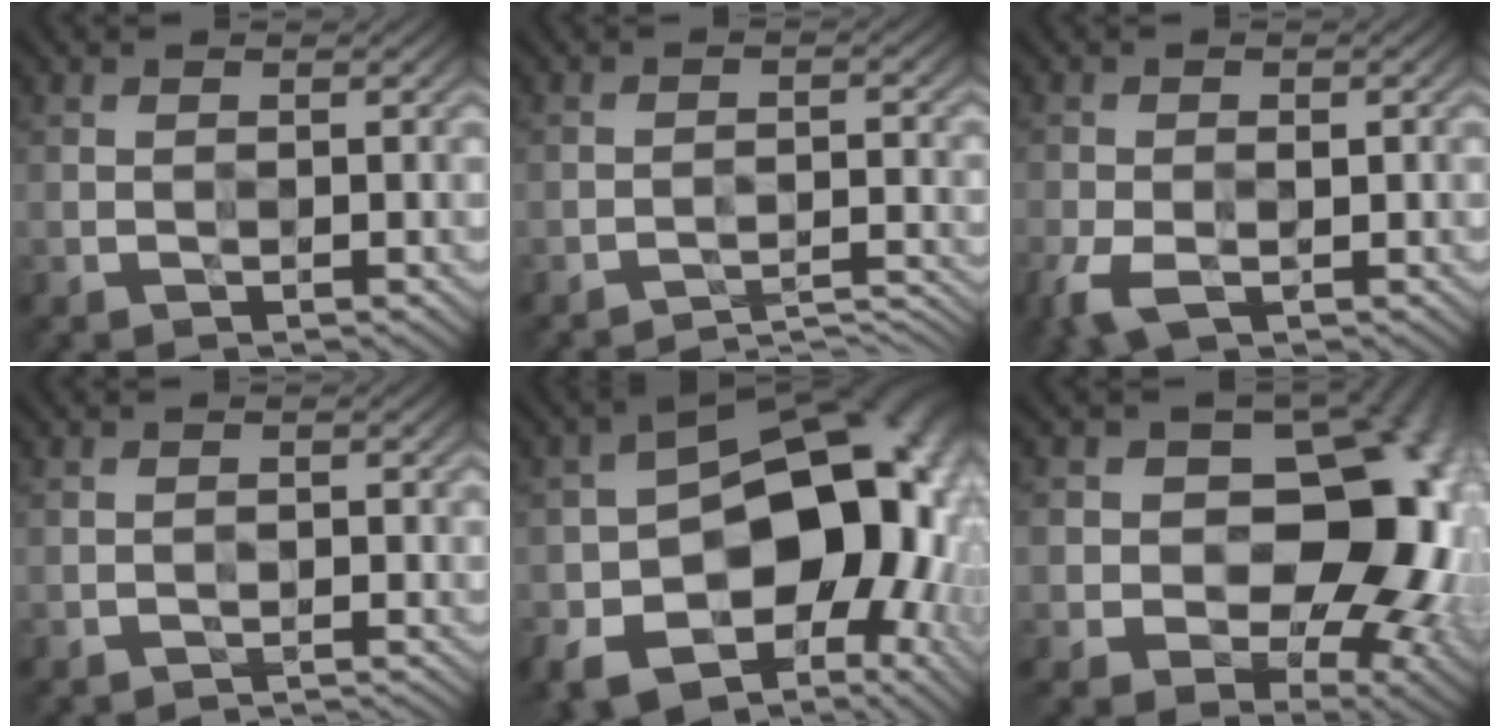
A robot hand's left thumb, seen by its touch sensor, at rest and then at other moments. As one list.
[{"total": 4.7, "force": [-4.4, 0.5, 1.6], "torque": [-0.030, 0.010, -0.062]}, {"total": 5.0, "force": [-2.1, 2.7, 3.7], "torque": [-0.081, -0.010, -0.040]}, {"total": 1.4, "force": [-1.3, 0.1, 0.2], "torque": [0.001, 0.002, -0.024]}, {"total": 20.3, "force": [-4.6, 13.8, 14.2], "torque": [-0.205, -0.039, -0.054]}, {"total": 18.2, "force": [0.9, 13.4, 12.3], "torque": [-0.149, -0.015, 0.012]}]